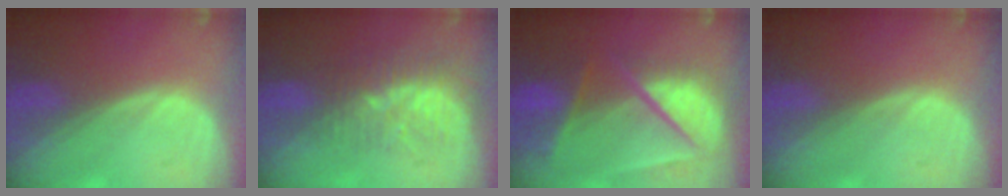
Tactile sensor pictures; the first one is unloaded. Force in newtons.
{"total": 9.0, "press": 7.5, "slide": 5.0}
{"total": 10.1, "press": 8.6, "slide": 5.3}
{"total": 0.0}